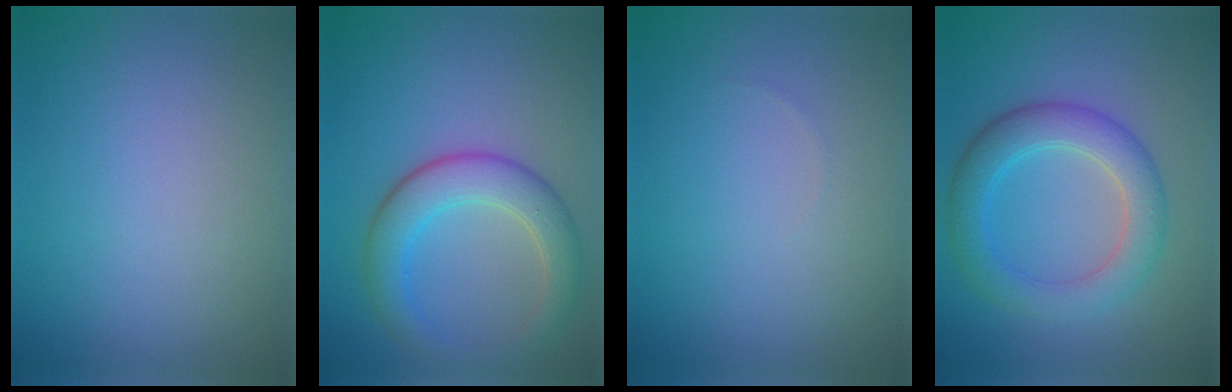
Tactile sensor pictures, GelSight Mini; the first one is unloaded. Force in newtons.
{"total": 5.0, "press": 5.0, "slide": 0.3}
{"total": 0.0}
{"total": 4.9, "press": 4.9, "slide": 0.1}